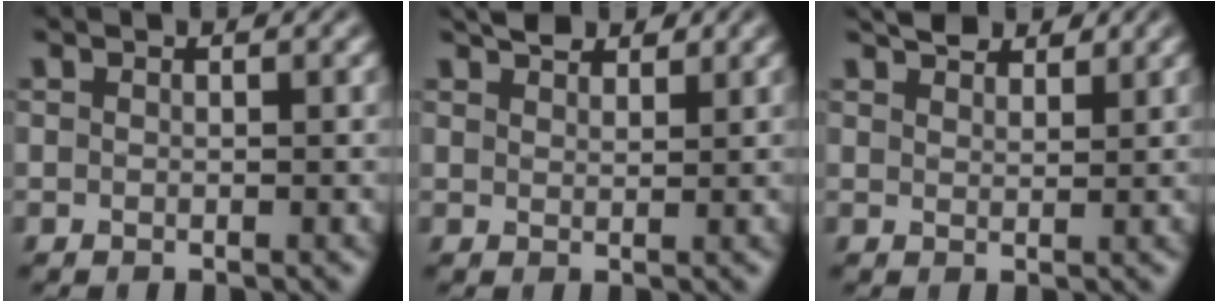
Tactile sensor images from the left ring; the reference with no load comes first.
{"total": 2.3, "force": [2.0, 0.8, 0.8], "torque": [-0.011, 0.007, 0.037]}
{"total": 2.7, "force": [2.4, 0.9, 0.9], "torque": [-0.013, 0.007, 0.039]}